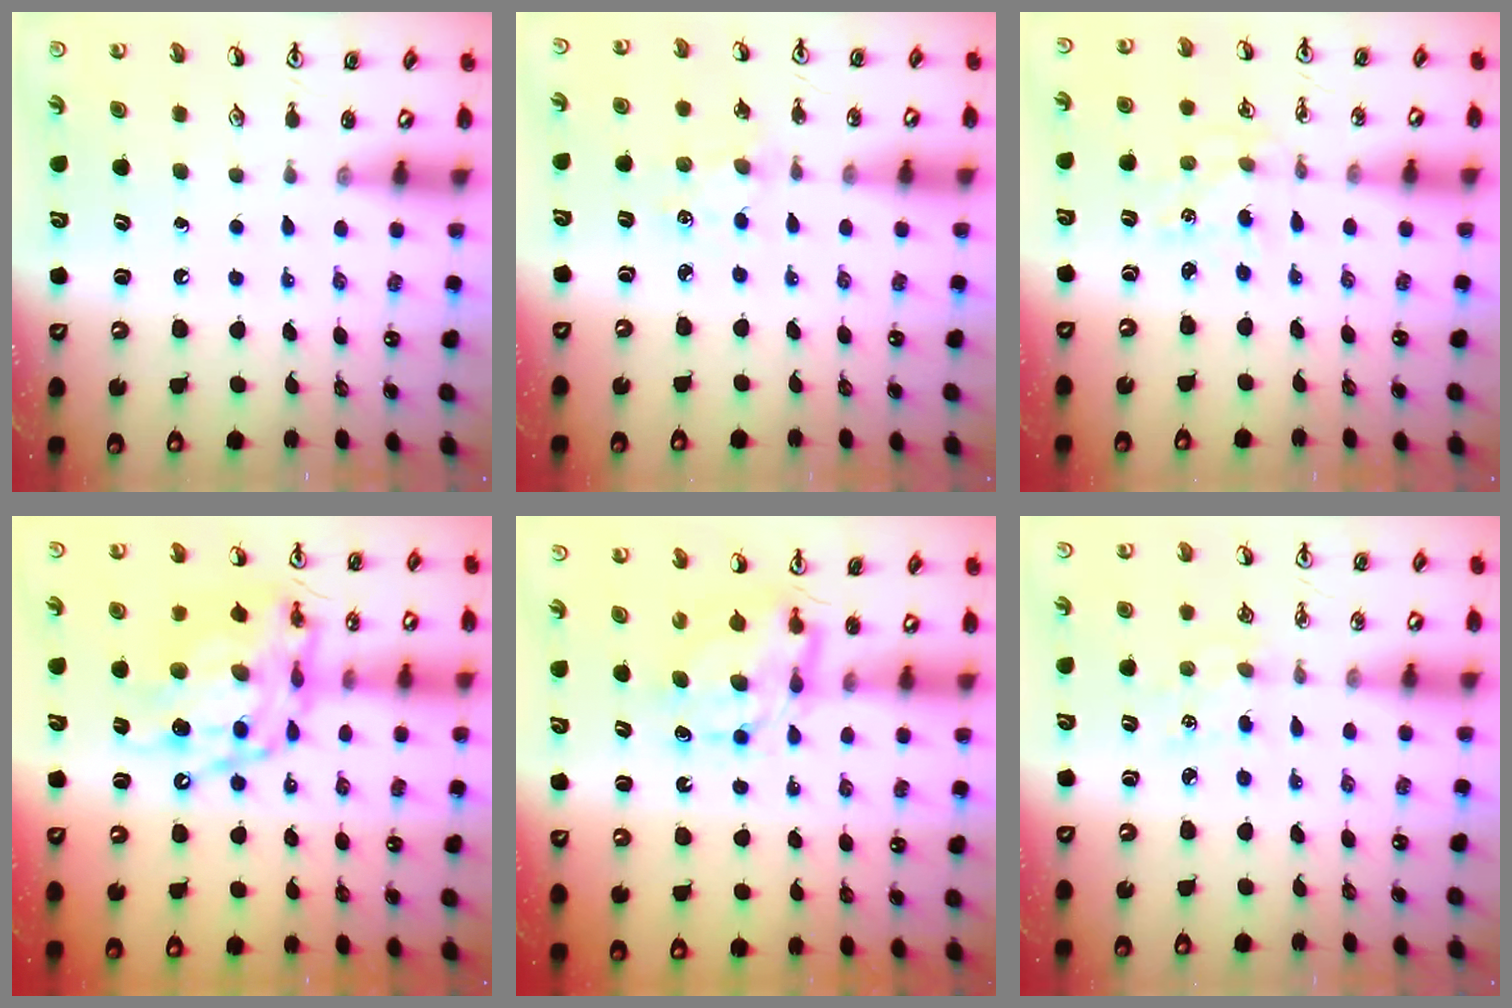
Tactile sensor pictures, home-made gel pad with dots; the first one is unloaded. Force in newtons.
{"total": 1.4, "press": 1.4, "slide": 0.2}
{"total": 1.5, "press": 1.5, "slide": 0.2}
{"total": 16.6, "press": 16.5, "slide": 1.5}
{"total": 7.2, "press": 7.2, "slide": 0.7}
{"total": 5.0, "press": 5.0, "slide": 0.6}